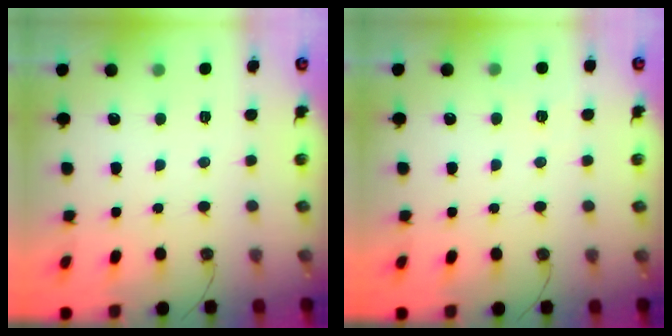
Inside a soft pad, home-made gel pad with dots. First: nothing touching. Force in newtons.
{"total": 2.9, "press": 2.9, "slide": 0.2}